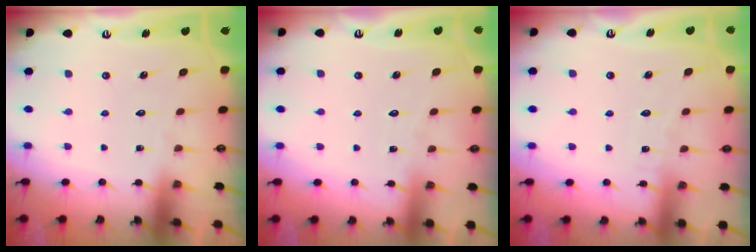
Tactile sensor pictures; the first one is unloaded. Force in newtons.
{"total": 1.8, "press": 1.8, "slide": 0.2}
{"total": 4.1, "press": 4.1, "slide": 0.5}